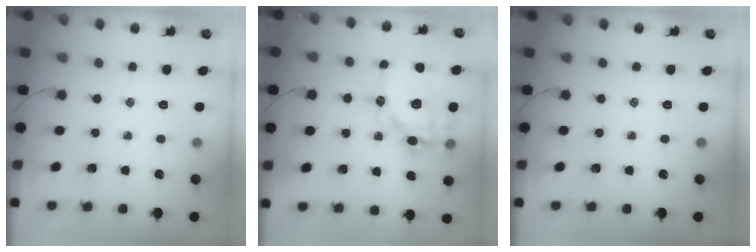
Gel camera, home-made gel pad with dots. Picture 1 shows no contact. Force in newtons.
{"total": 17.5, "press": 17.2, "slide": 3.0}
{"total": 0.0}